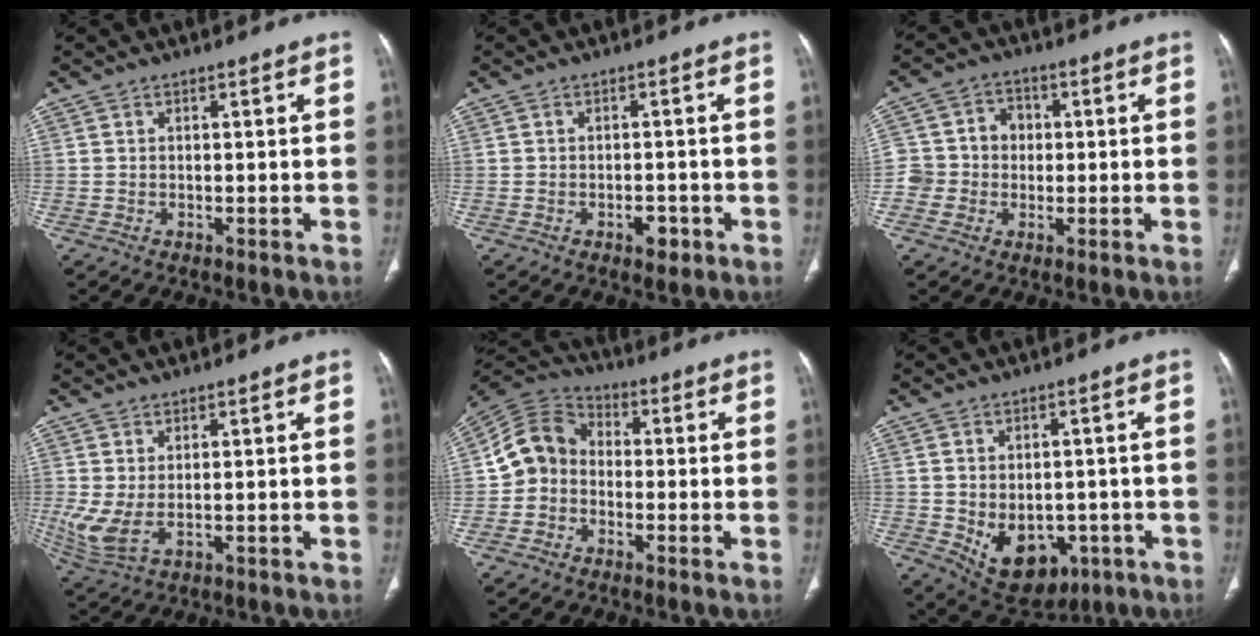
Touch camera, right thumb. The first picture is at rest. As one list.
[{"total": 2.7, "force": [-1.3, 1.5, 1.8], "torque": [-0.012, 0.006, -0.015]}, {"total": 7.9, "force": [-0.7, 7.5, 2.3], "torque": [-0.012, 0.025, -0.019]}, {"total": 5.6, "force": [0.4, 2.4, 5.0], "torque": [-0.128, -0.004, 0.020]}, {"total": 8.5, "force": [-1.6, 7.2, 4.1], "torque": [-0.065, 0.031, -0.048]}, {"total": 11.5, "force": [-3.1, 8.1, 7.5], "torque": [-0.084, 0.004, -0.021]}]